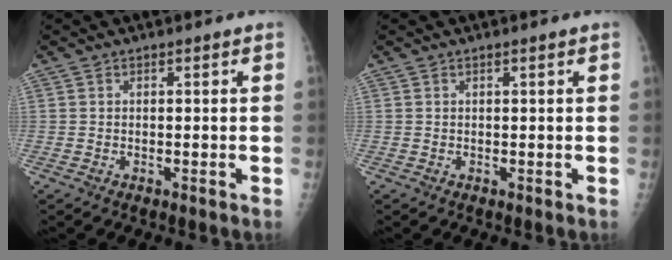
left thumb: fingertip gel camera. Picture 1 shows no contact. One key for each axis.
{"total": 0.7, "fx": 0.3, "fy": -0.1, "fz": 0.6, "tx": -0.013, "ty": 0.000, "tz": 0.006}